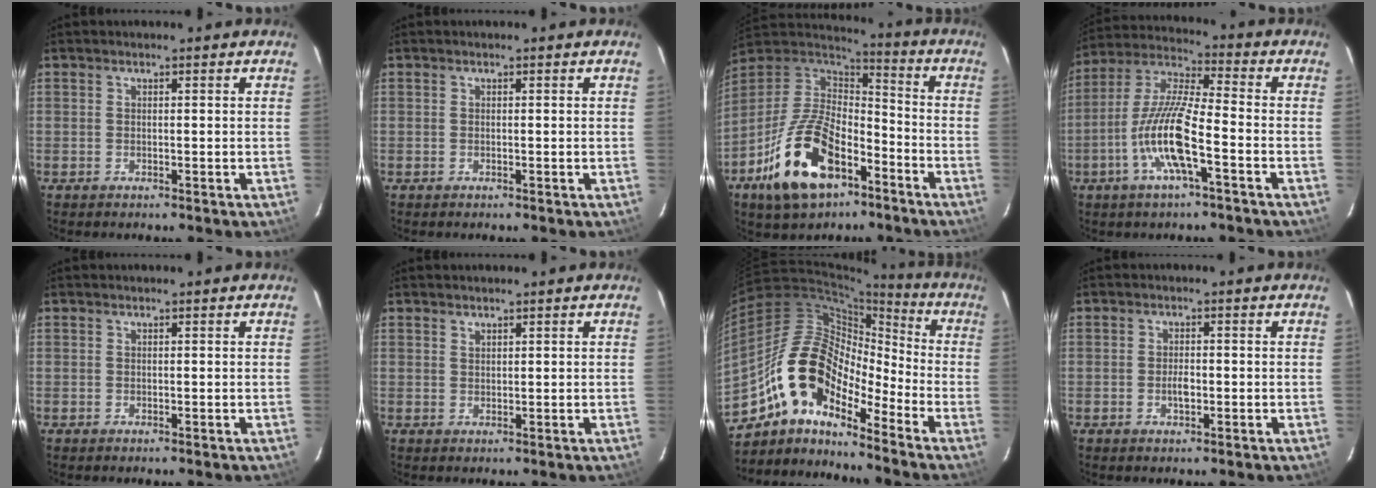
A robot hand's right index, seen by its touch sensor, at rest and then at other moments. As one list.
[{"total": 0.0}, {"total": 20.7, "force": [-10.4, 10.7, 14.3], "torque": [-0.306, -0.007, -0.182]}, {"total": 12.6, "force": [-4.8, 1.9, 11.5], "torque": [-0.237, -0.003, -0.098]}, {"total": 0.0}, {"total": 0.9, "force": [0.7, 0.4, 0.1], "torque": [-0.003, 0.001, 0.014]}, {"total": 15.1, "force": [-10.8, 6.1, 8.8], "torque": [-0.143, 0.006, -0.218]}, {"total": 2.3, "force": [-0.6, 1.2, 1.8], "torque": [-0.034, 0.000, -0.011]}]